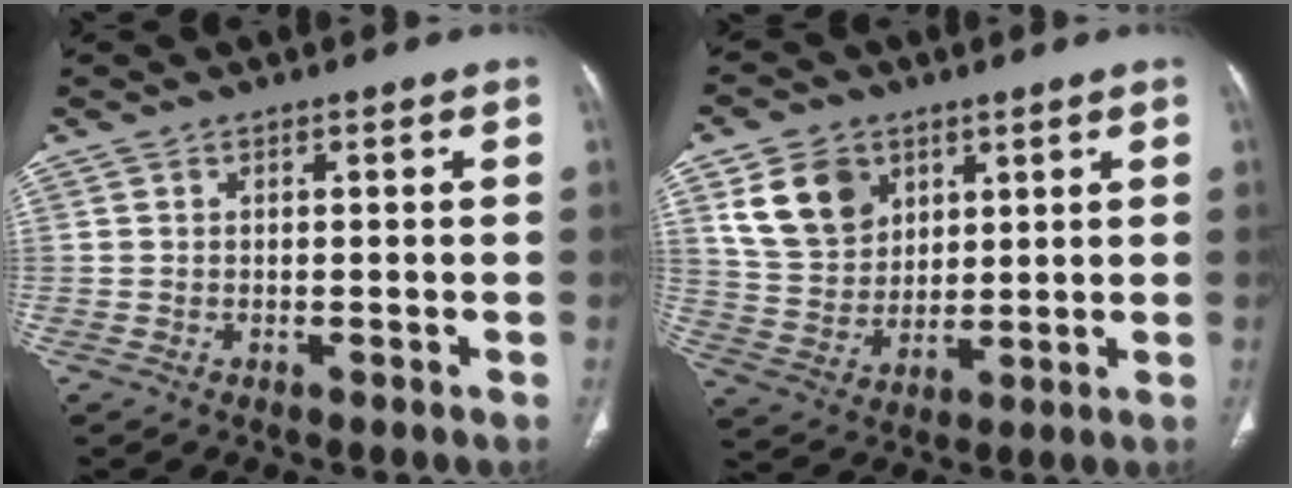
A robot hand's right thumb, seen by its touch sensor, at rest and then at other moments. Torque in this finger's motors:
{"motor_torque": [0.25, 2.33, 0.57, -0.40, 0.16]}